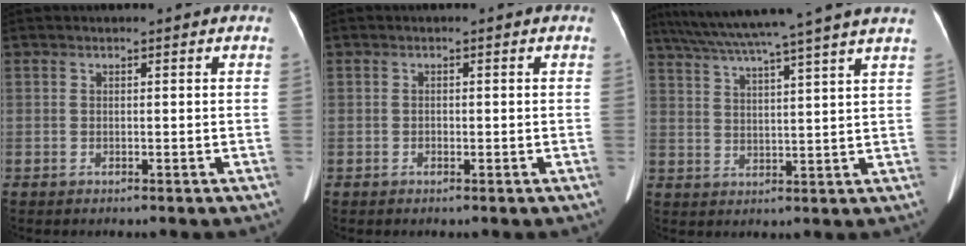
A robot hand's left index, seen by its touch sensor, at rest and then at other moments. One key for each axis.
{"total": 0.6, "fx": -0.3, "fy": 0.3, "fz": 0.4, "tx": -0.009, "ty": -0.001, "tz": -0.004}
{"total": 17.8, "fx": 15.0, "fy": -1.9, "fz": 9.3, "tx": -0.165, "ty": 0.009, "tz": 0.207}